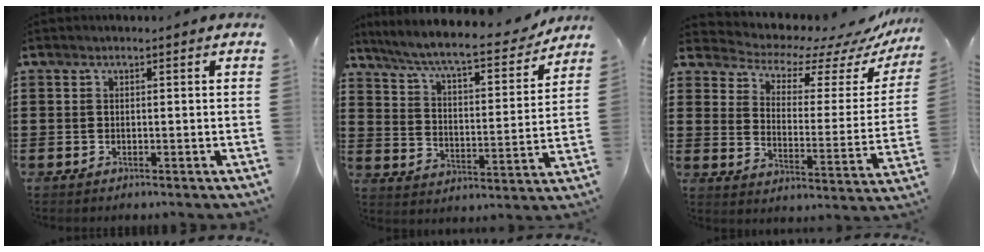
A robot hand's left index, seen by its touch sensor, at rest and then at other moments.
{"total": 8.2, "force": [7.4, 0.2, 3.7], "torque": [-0.102, -0.046, 0.122]}
{"total": 5.3, "force": [4.9, 1.4, 1.3], "torque": [-0.048, -0.044, 0.078]}